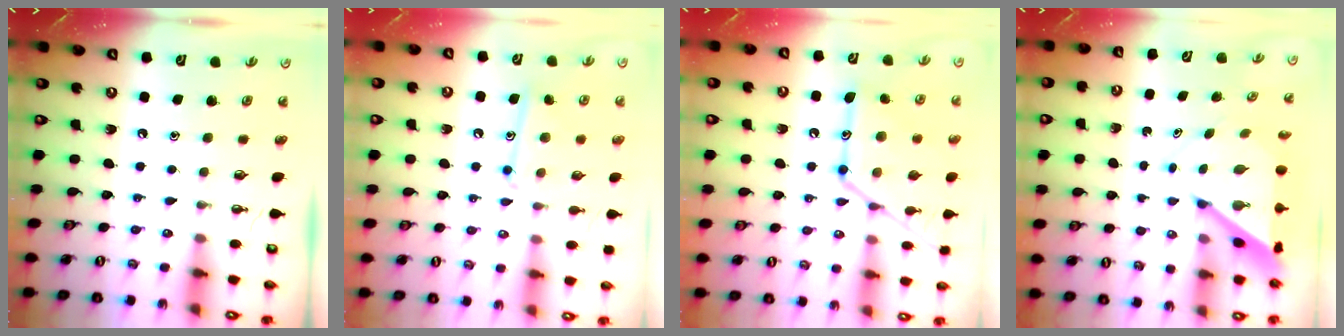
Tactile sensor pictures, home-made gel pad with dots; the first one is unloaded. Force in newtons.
{"total": 11.4, "press": 11.3, "slide": 0.7}
{"total": 17.1, "press": 17.0, "slide": 1.2}
{"total": 6.9, "press": 6.9, "slide": 0.6}